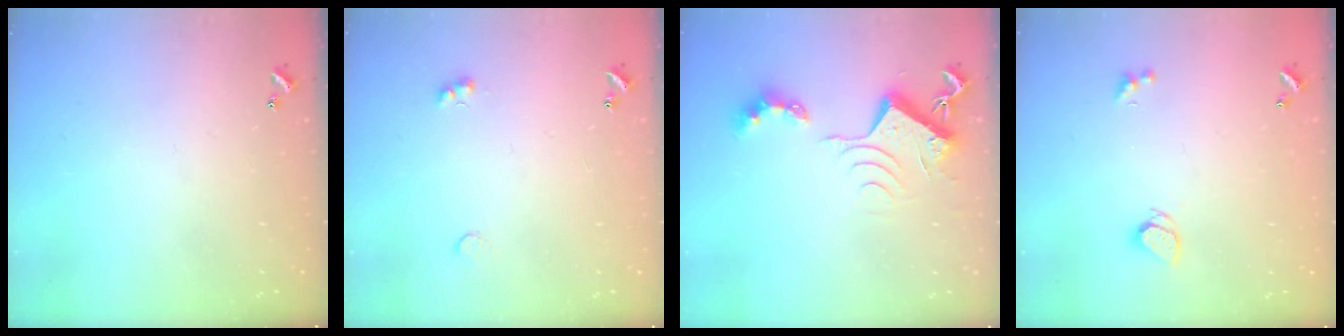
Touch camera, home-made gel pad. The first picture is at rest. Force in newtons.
{"total": 3.8, "press": 3.7, "slide": 0.6}
{"total": 8.5, "press": 8.5, "slide": 0.9}
{"total": 1.9, "press": 1.8, "slide": 0.4}